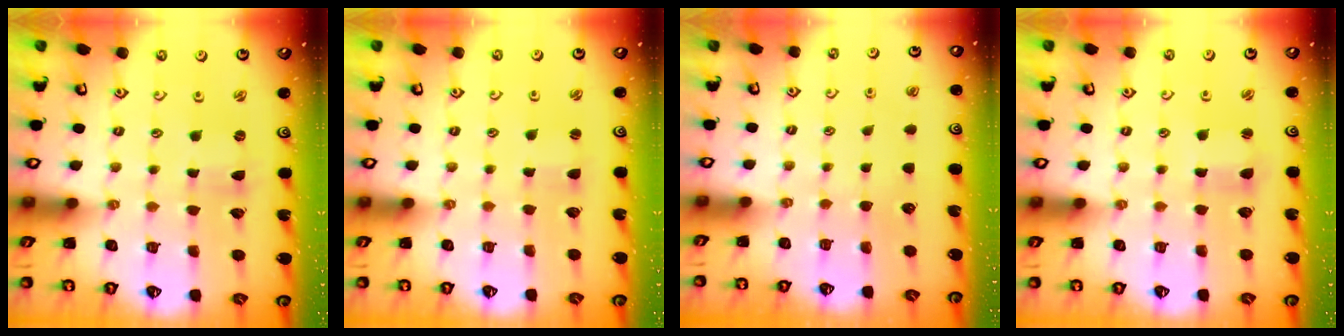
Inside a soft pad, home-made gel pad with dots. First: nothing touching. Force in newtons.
{"total": 1.3, "press": 1.3, "slide": 0.2}
{"total": 0.0}
{"total": 1.9, "press": 1.8, "slide": 0.3}